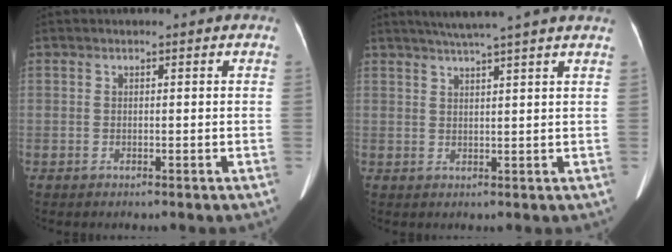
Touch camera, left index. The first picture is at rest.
{"total": 8.5, "force": [6.9, -1.2, 4.7], "torque": [-0.071, 0.024, 0.087]}